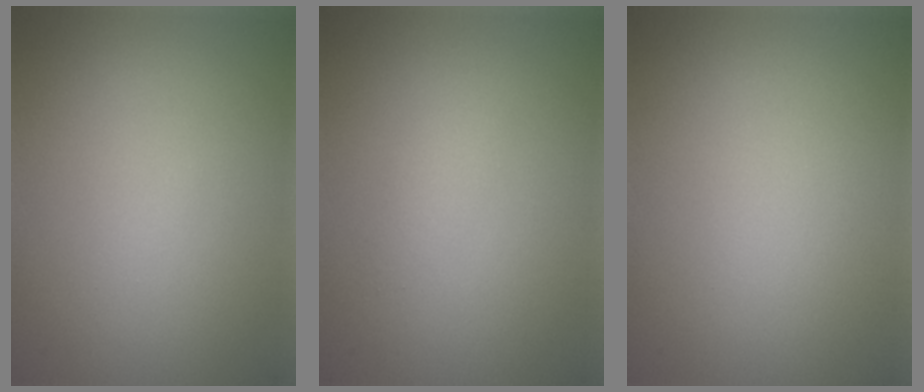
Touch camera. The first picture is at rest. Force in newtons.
{"total": 1.2, "press": 1.2, "slide": 0.1}
{"total": 0.0}